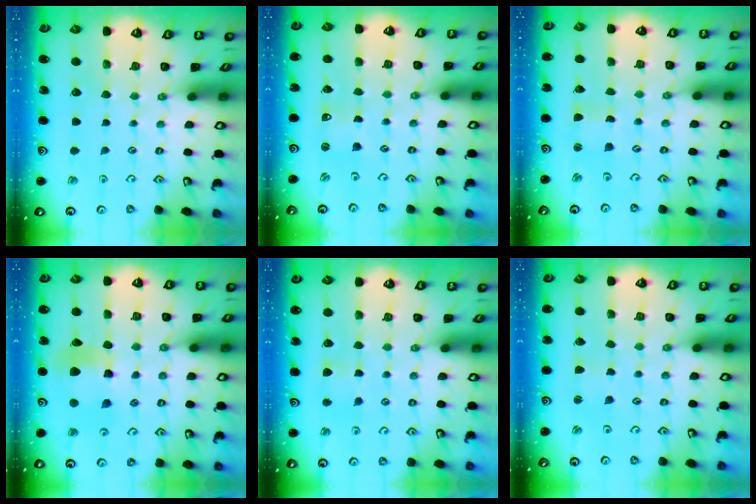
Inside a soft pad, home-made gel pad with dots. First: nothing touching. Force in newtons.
{"total": 0.0}
{"total": 1.0, "press": 1.0, "slide": 0.0}
{"total": 10.0, "press": 9.9, "slide": 1.4}
{"total": 2.9, "press": 2.9, "slide": 0.4}
{"total": 1.2, "press": 1.1, "slide": 0.1}